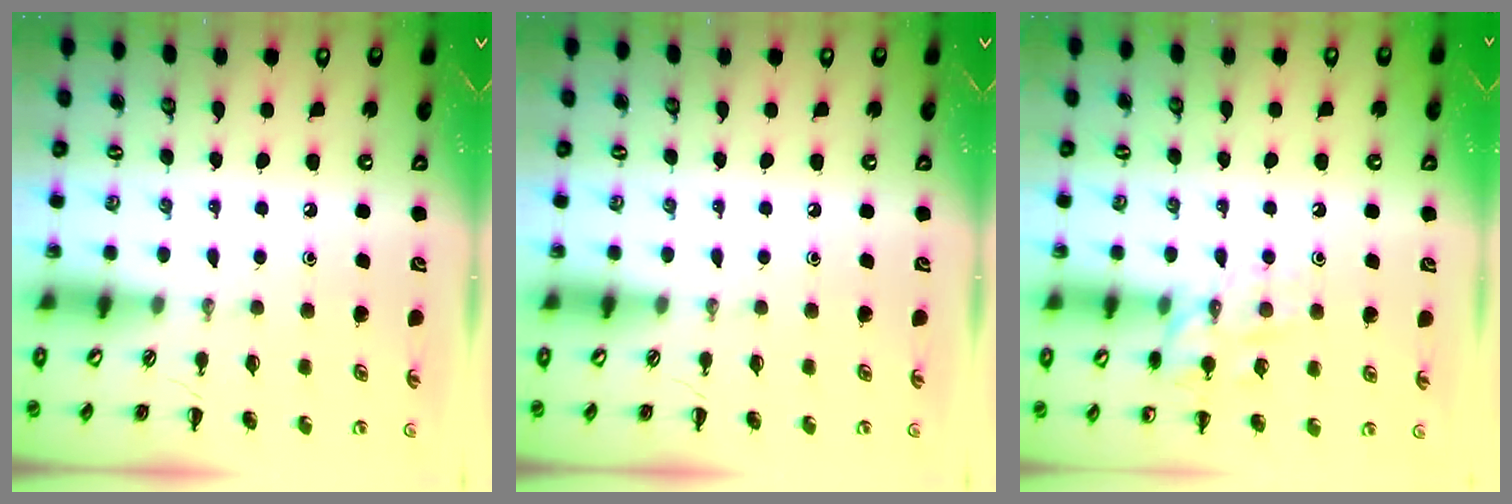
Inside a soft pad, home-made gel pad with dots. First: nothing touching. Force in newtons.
{"total": 0.0}
{"total": 12.0, "press": 11.9, "slide": 0.8}